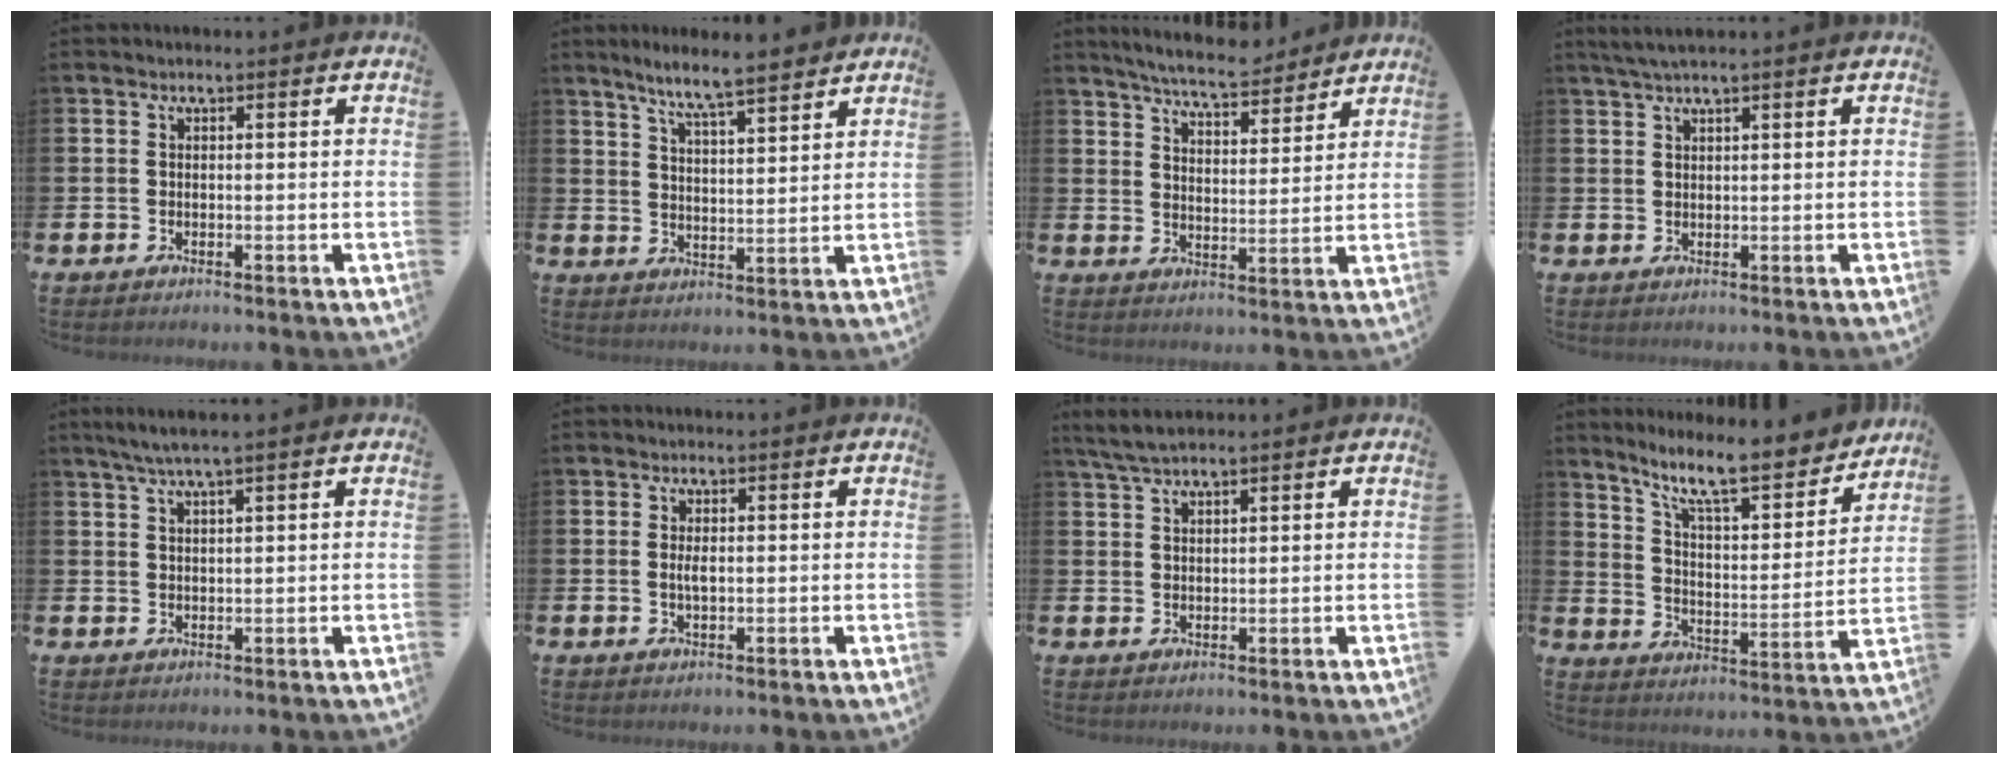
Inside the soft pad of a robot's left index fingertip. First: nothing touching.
{"total": 7.0, "force": [6.5, 0.3, 2.5], "torque": [-0.059, -0.034, 0.113]}
{"total": 6.9, "force": [6.6, 0.9, 1.6], "torque": [-0.047, -0.035, 0.118]}
{"total": 2.3, "force": [1.7, 0.0, 1.4], "torque": [-0.031, 0.004, 0.032]}
{"total": 3.1, "force": [2.4, -0.2, 1.9], "torque": [-0.040, 0.000, 0.043]}
{"total": 1.7, "force": [0.2, 0.7, 1.6], "torque": [-0.029, 0.003, 0.001]}
{"total": 3.6, "force": [3.2, 0.6, 1.6], "torque": [-0.042, -0.003, 0.060]}
{"total": 11.1, "force": [9.6, 2.2, 5.0], "torque": [-0.110, -0.068, 0.162]}